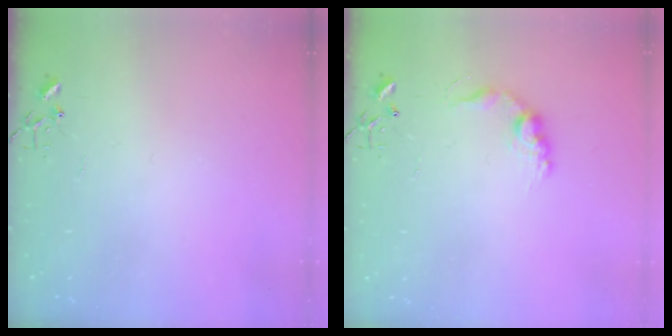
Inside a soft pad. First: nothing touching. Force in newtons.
{"total": 10.2, "press": 10.1, "slide": 0.6}